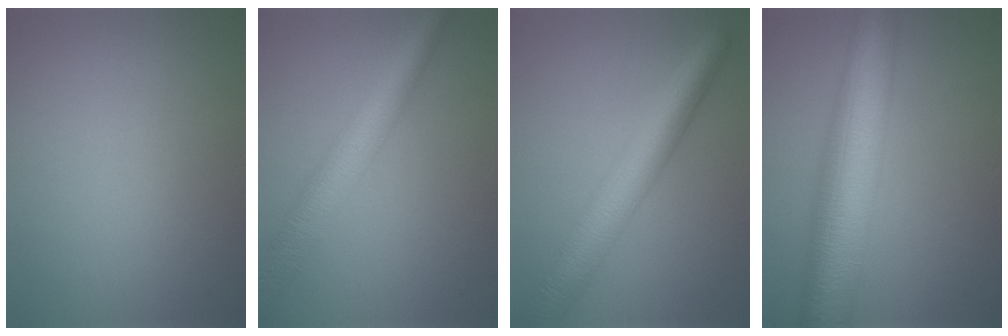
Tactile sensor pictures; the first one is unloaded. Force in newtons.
{"total": 5.9, "press": 5.9, "slide": 0.2}
{"total": 6.6, "press": 6.6, "slide": 0.0}
{"total": 10.6, "press": 10.6, "slide": 0.3}